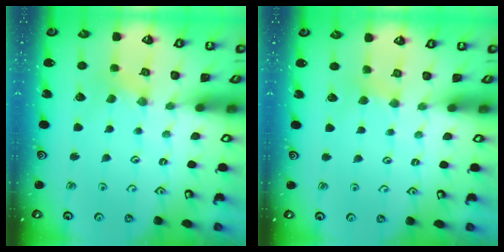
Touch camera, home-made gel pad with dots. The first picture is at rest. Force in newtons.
{"total": 2.8, "press": 2.7, "slide": 0.5}